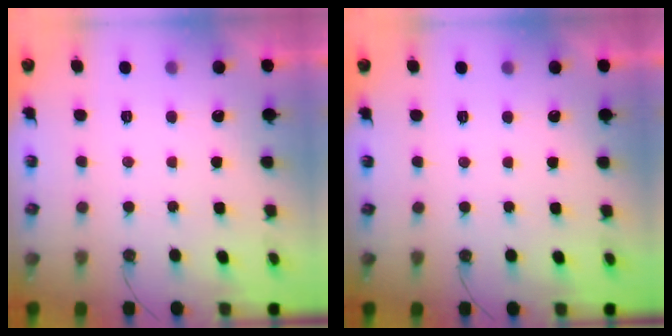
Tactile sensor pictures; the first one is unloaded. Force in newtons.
{"total": 0.0}